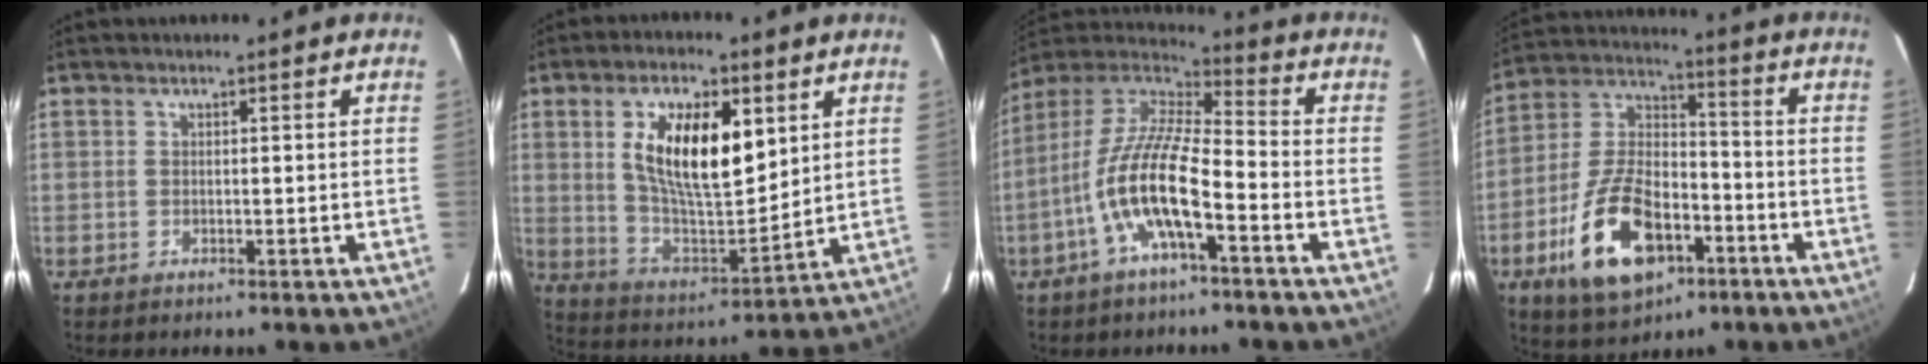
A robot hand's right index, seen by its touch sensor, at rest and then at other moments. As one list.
[{"total": 16.1, "force": [5.3, 6.7, 13.7], "torque": [-0.245, 0.002, 0.104]}, {"total": 14.1, "force": [-5.6, 3.4, 12.5], "torque": [-0.248, 0.000, -0.114]}, {"total": 18.1, "force": [-7.9, 9.6, 13.1], "torque": [-0.271, 0.009, -0.128]}]